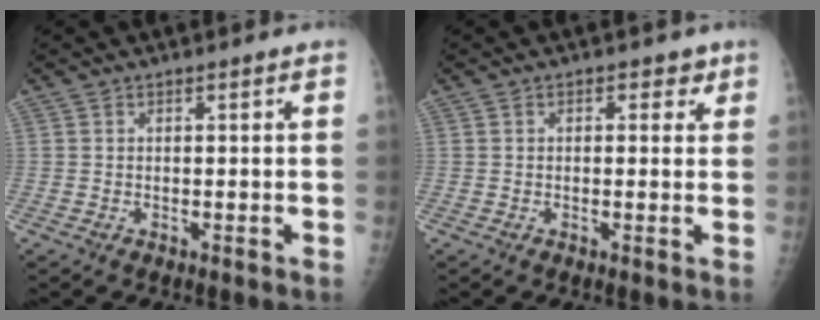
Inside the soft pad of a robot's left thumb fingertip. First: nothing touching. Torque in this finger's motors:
{"motor_torque": [-0.28, 0.19, 0.04, -0.07, 0.01]}